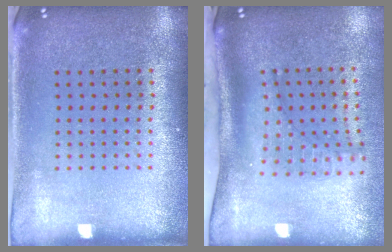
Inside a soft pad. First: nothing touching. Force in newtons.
{"total": 1.9, "press": 1.4, "slide": 1.3}